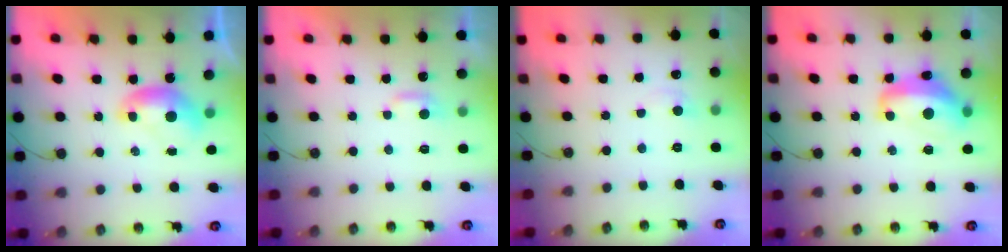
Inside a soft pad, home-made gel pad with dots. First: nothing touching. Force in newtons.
{"total": 1.6, "press": 1.4, "slide": 0.7}
{"total": 0.6, "press": 0.2, "slide": 0.6}
{"total": 7.6, "press": 7.6, "slide": 0.9}